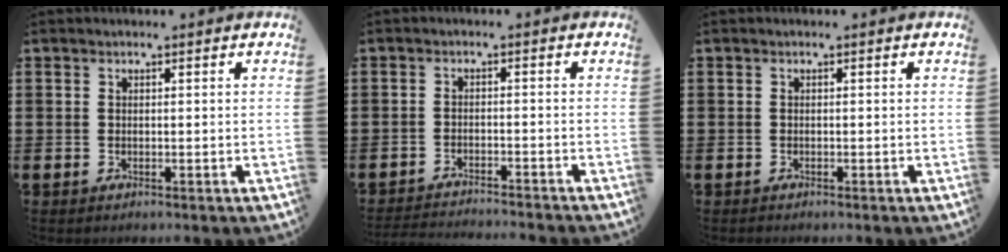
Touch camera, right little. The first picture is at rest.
{"total": 2.0, "force": [-2.0, -0.3, 0.1], "torque": [-0.003, 0.002, -0.041]}
{"total": 0.0}